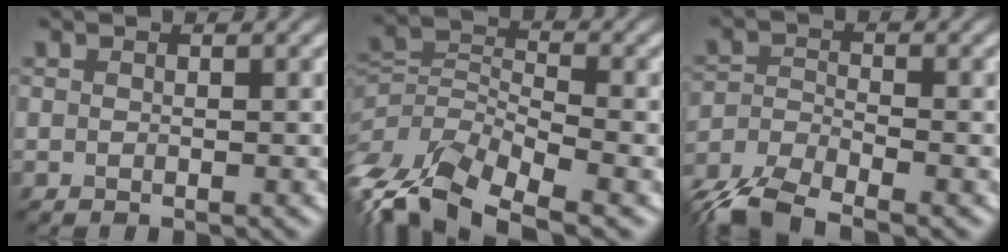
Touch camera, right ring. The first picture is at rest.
{"total": 9.8, "force": [-5.8, 4.6, 6.4], "torque": [-0.139, -0.006, -0.115]}
{"total": 6.2, "force": [-4.9, 2.2, 3.1], "torque": [-0.064, -0.010, -0.103]}